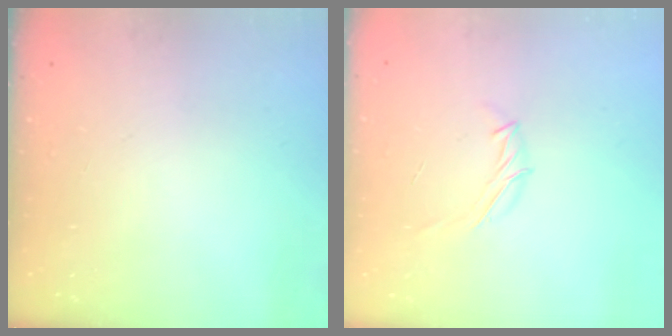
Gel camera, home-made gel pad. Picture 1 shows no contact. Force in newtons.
{"total": 6.0, "press": 5.9, "slide": 1.1}